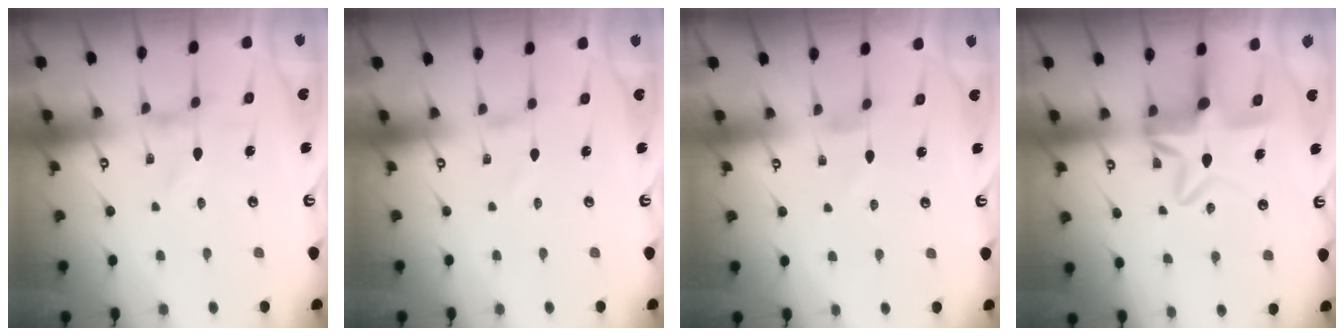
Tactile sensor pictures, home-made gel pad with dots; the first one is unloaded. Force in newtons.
{"total": 0.0}
{"total": 1.0, "press": 1.0, "slide": 0.3}
{"total": 10.8, "press": 10.6, "slide": 2.0}